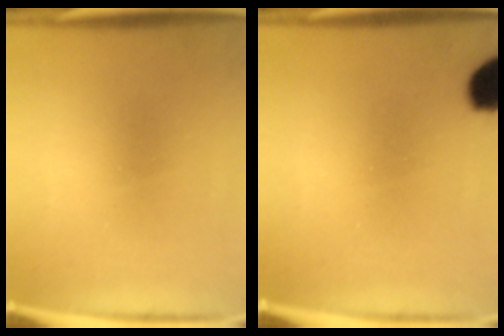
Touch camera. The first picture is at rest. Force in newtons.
{"total": 8.7}